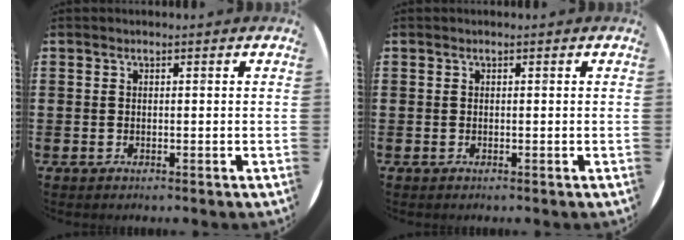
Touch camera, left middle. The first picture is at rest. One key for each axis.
{"total": 0.0}